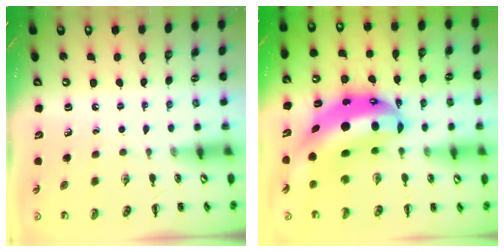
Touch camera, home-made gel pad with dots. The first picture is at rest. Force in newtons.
{"total": 14.6, "press": 14.1, "slide": 3.8}